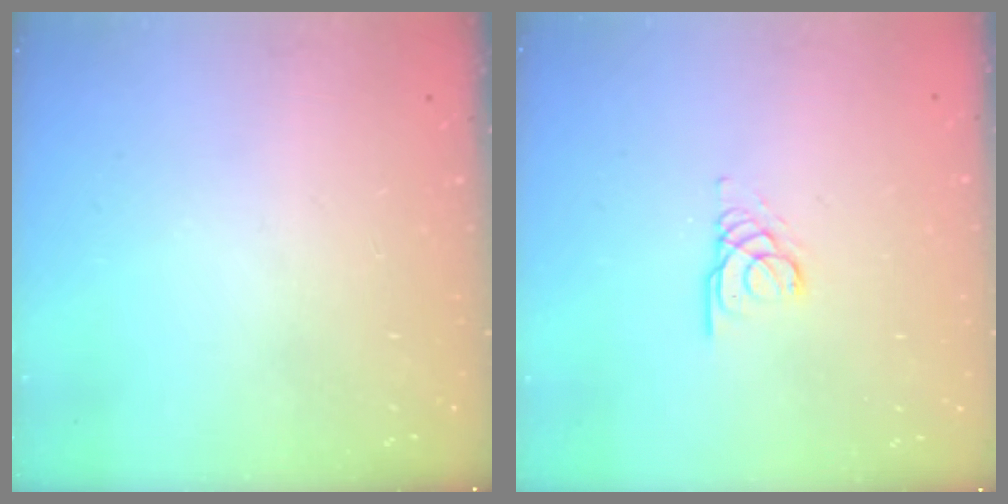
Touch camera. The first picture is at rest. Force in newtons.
{"total": 3.1, "press": 3.1, "slide": 0.2}